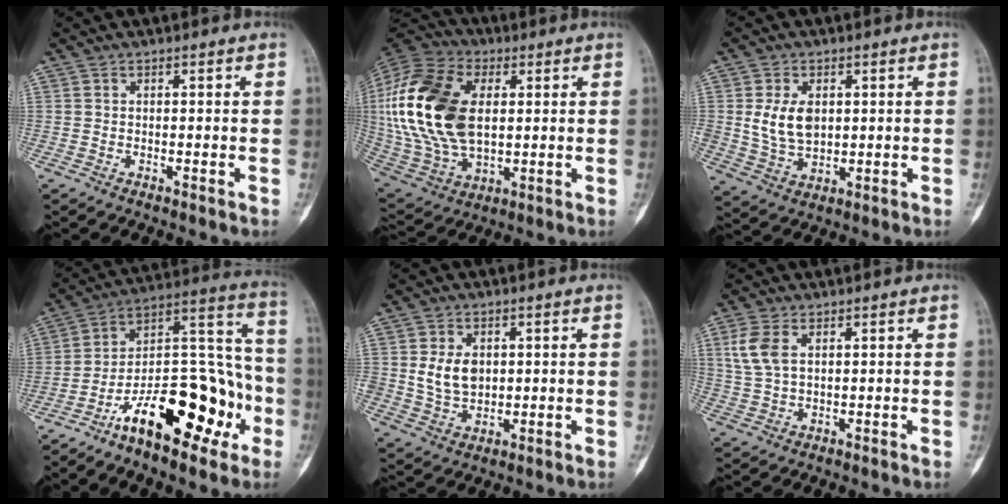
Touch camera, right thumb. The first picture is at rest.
{"total": 25.4, "force": [3.4, 15.4, 20.0], "torque": [-0.423, -0.011, 0.061]}
{"total": 8.1, "force": [1.3, 5.4, 5.9], "torque": [-0.097, -0.009, 0.037]}
{"total": 23.2, "force": [-10.6, 10.1, 17.9], "torque": [-0.261, 0.097, -0.168]}
{"total": 7.2, "force": [1.2, 5.3, 4.8], "torque": [-0.068, -0.008, 0.033]}
{"total": 6.1, "force": [2.1, 3.4, 4.6], "torque": [-0.111, 0.001, 0.047]}